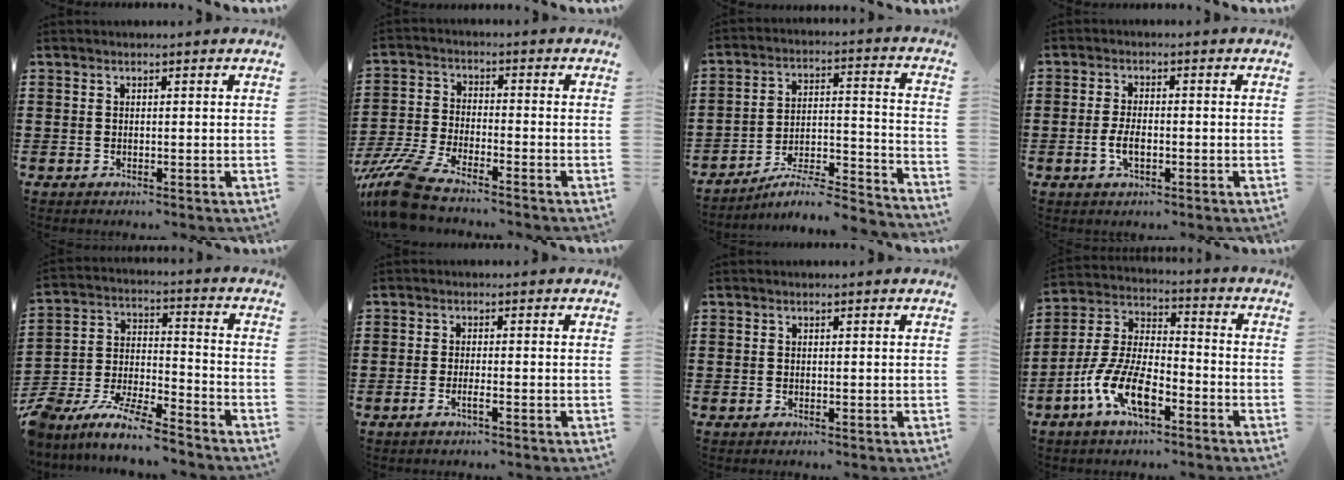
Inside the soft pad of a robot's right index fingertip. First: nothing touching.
{"total": 8.0, "force": [-6.9, 0.7, 4.0], "torque": [-0.109, -0.010, -0.139]}
{"total": 5.4, "force": [-4.9, 0.7, 2.3], "torque": [-0.036, -0.010, -0.096]}
{"total": 3.4, "force": [-0.9, 1.5, 3.0], "torque": [-0.069, -0.002, -0.020]}
{"total": 7.2, "force": [-6.9, 0.6, 2.0], "torque": [-0.050, -0.004, -0.141]}
{"total": 1.7, "force": [-0.9, 0.1, 1.4], "torque": [-0.025, -0.002, -0.017]}
{"total": 0.0}
{"total": 9.9, "force": [-5.6, 3.6, 7.3], "torque": [-0.182, -0.010, -0.111]}